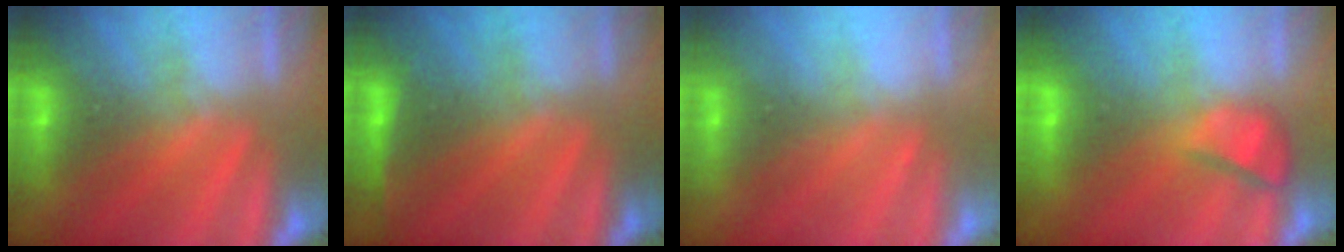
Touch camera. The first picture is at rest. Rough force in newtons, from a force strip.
{"total": 1.6}
{"total": 2.2}
{"total": 4.2}